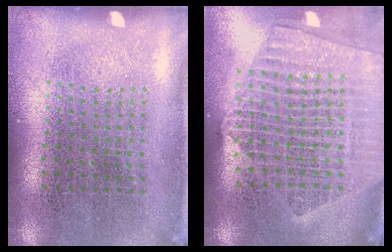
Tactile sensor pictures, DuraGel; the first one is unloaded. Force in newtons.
{"total": 2.3, "press": 2.1, "slide": 1.1}